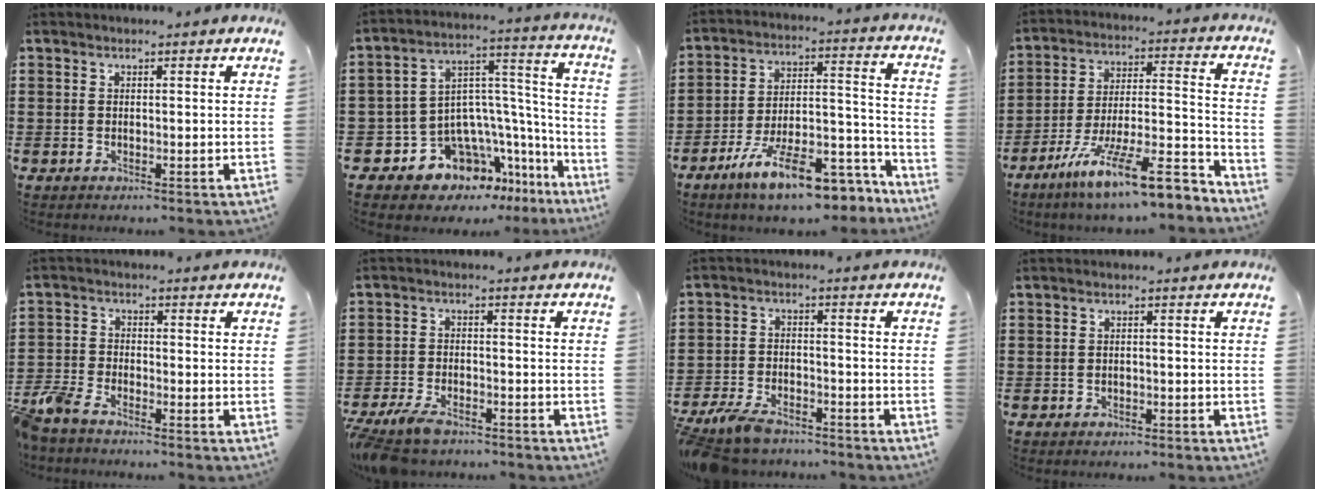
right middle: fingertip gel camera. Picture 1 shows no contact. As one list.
[{"total": 9.4, "force": [-6.7, 5.9, 2.8], "torque": [-0.084, -0.022, -0.125]}, {"total": 13.7, "force": [-10.3, 3.0, 8.5], "torque": [-0.145, 0.035, -0.185]}, {"total": 13.9, "force": [-10.4, 1.7, 9.1], "torque": [-0.145, 0.025, -0.185]}, {"total": 4.2, "force": [-3.8, 0.9, 1.6], "torque": [-0.064, -0.011, -0.083]}, {"total": 4.6, "force": [-3.9, 1.4, 2.0], "torque": [-0.055, -0.005, -0.080]}, {"total": 5.9, "force": [-5.2, 1.6, 2.1], "torque": [-0.061, -0.004, -0.105]}, {"total": 1.0, "force": [-0.8, 0.5, 0.1], "torque": [-0.005, 0.001, -0.019]}]